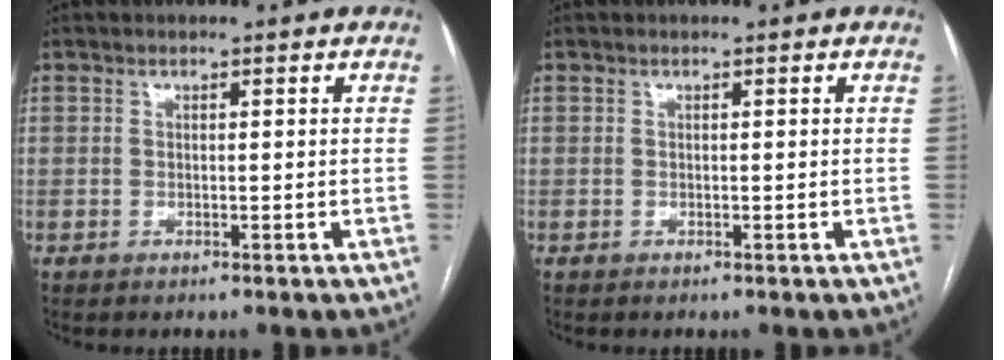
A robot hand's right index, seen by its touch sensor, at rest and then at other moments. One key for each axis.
{"total": 0.0}